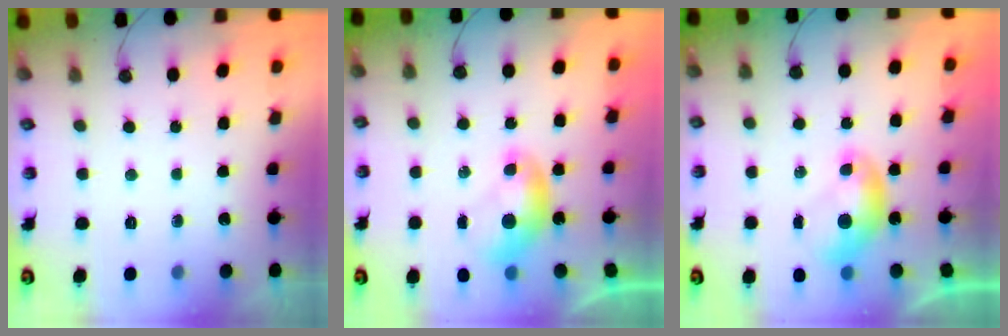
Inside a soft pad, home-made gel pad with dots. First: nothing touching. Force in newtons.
{"total": 0.0}
{"total": 0.0}